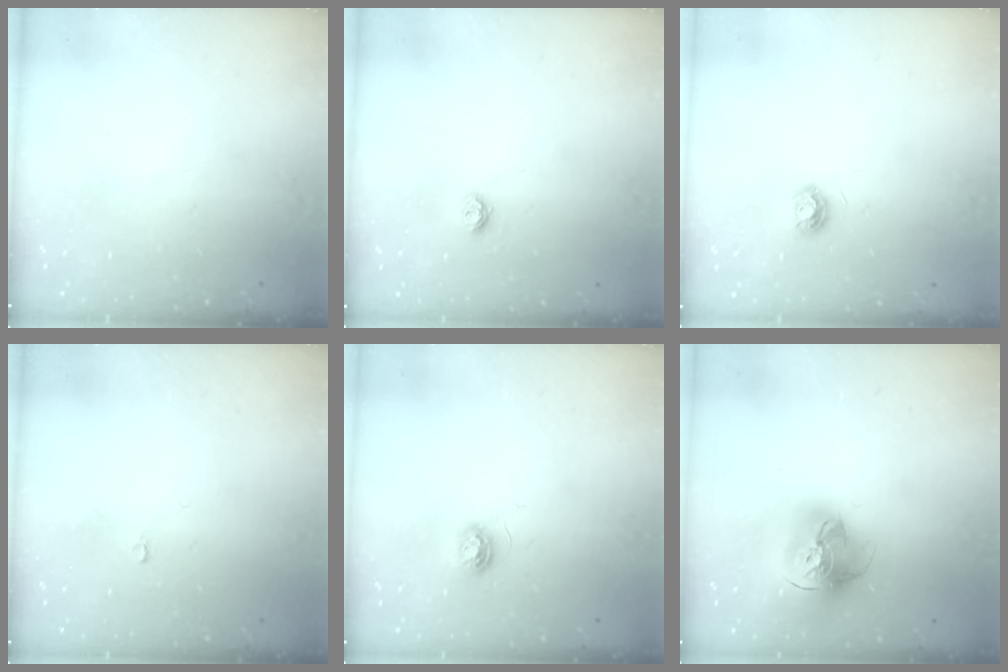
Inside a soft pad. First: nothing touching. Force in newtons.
{"total": 5.8, "press": 5.8, "slide": 0.3}
{"total": 5.9, "press": 5.9, "slide": 0.5}
{"total": 2.1, "press": 2.1, "slide": 0.2}
{"total": 4.8, "press": 4.8, "slide": 0.6}
{"total": 17.7, "press": 17.6, "slide": 1.8}